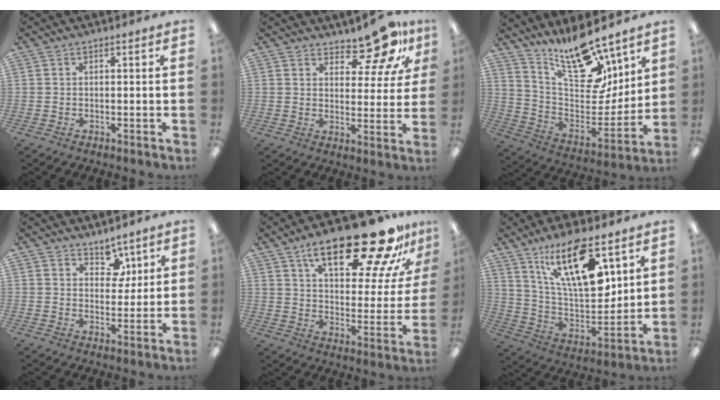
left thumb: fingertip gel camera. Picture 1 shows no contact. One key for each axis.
{"total": 12.1, "fx": 9.5, "fy": 5.0, "fz": 5.7, "tx": -0.071, "ty": -0.065, "tz": 0.169}
{"total": 19.9, "fx": 15.6, "fy": 7.3, "fz": 10.0, "tx": -0.169, "ty": -0.117, "tz": 0.275}
{"total": 5.7, "fx": 4.2, "fy": 3.6, "fz": 1.4, "tx": -0.004, "ty": -0.024, "tz": 0.073}
{"total": 25.6, "fx": 18.1, "fy": 7.9, "fz": 16.3, "tx": -0.238, "ty": -0.114, "tz": 0.291}
{"total": 21.9, "fx": 12.2, "fy": 8.4, "fz": 16.1, "tx": -0.281, "ty": -0.062, "tz": 0.200}